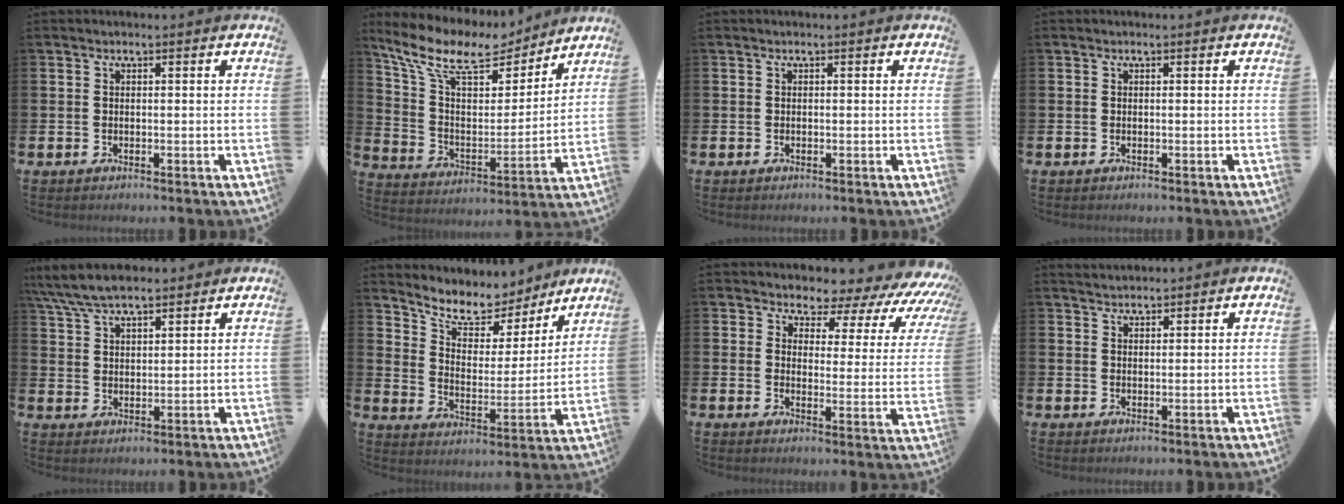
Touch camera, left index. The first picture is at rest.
{"total": 11.1, "force": [9.2, 3.9, 4.8], "torque": [-0.138, -0.051, 0.160]}
{"total": 0.0}
{"total": 0.0}
{"total": 6.8, "force": [6.3, 1.3, 2.2], "torque": [-0.064, -0.018, 0.117]}
{"total": 8.8, "force": [7.9, 3.4, 2.0], "torque": [-0.067, -0.061, 0.138]}
{"total": 4.0, "force": [3.3, 2.0, 0.8], "torque": [-0.014, -0.045, 0.042]}
{"total": 2.4, "force": [2.3, 0.4, 0.0], "torque": [0.002, -0.008, 0.043]}